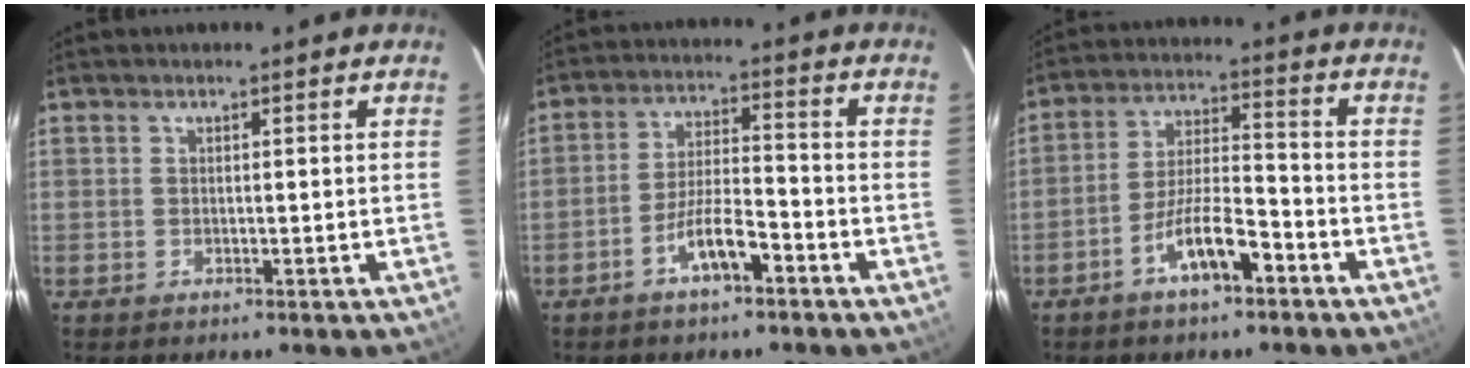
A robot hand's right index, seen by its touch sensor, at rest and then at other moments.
{"total": 7.2, "force": [-4.4, 1.6, 5.4], "torque": [-0.110, 0.009, -0.076]}
{"total": 8.9, "force": [-5.4, 2.1, 6.8], "torque": [-0.133, 0.010, -0.093]}